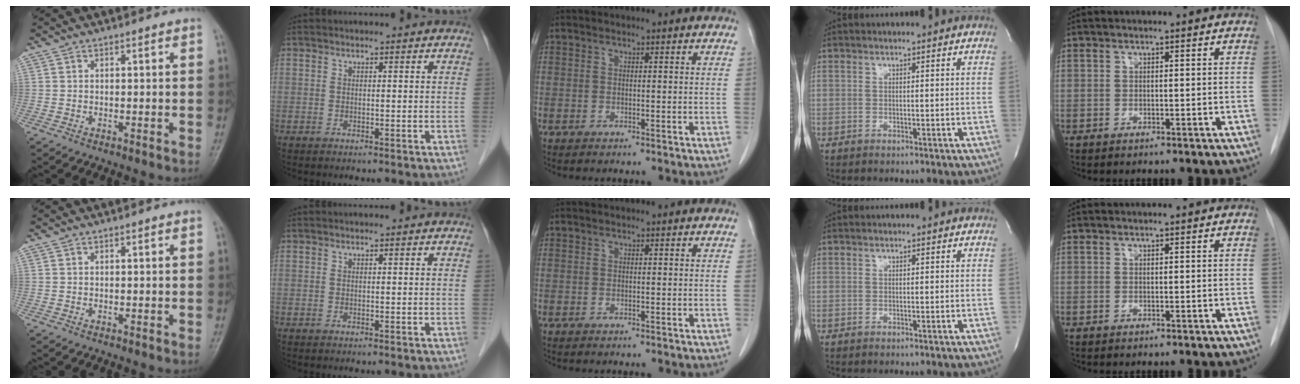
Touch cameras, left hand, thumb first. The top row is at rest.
{}